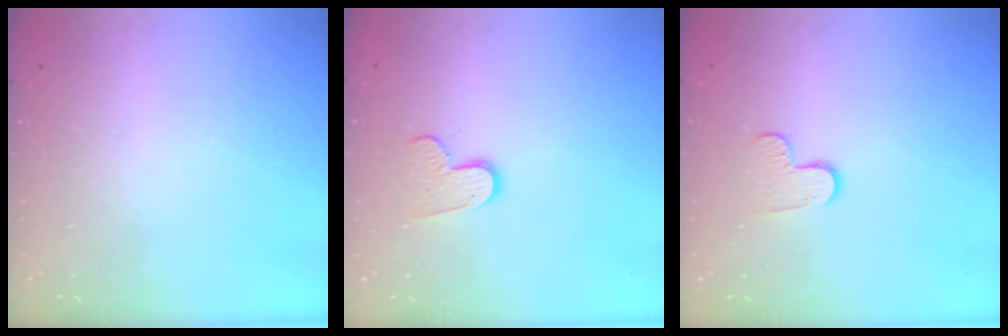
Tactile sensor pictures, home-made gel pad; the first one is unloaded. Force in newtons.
{"total": 8.4, "press": 8.3, "slide": 0.2}
{"total": 6.1, "press": 6.1, "slide": 0.6}